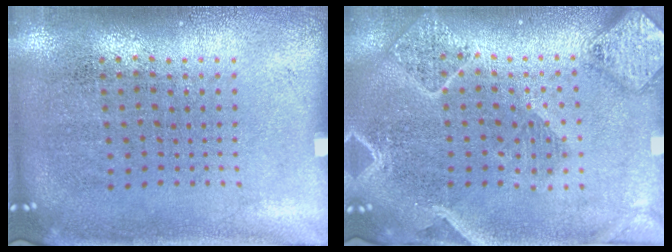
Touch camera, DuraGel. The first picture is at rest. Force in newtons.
{"total": 2.3, "press": 2.1, "slide": 0.9}